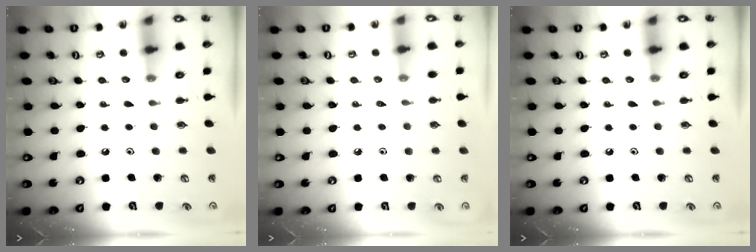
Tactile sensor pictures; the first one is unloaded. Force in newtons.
{"total": 2.6, "press": 2.6, "slide": 0.5}
{"total": 0.0}